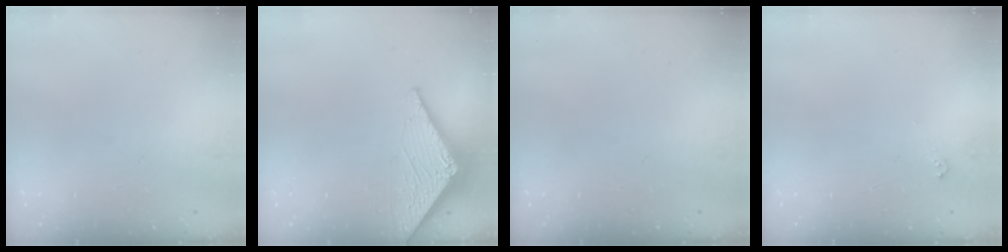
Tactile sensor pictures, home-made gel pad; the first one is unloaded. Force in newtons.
{"total": 2.8, "press": 2.8, "slide": 0.2}
{"total": 0.0}
{"total": 3.0, "press": 3.0, "slide": 0.4}